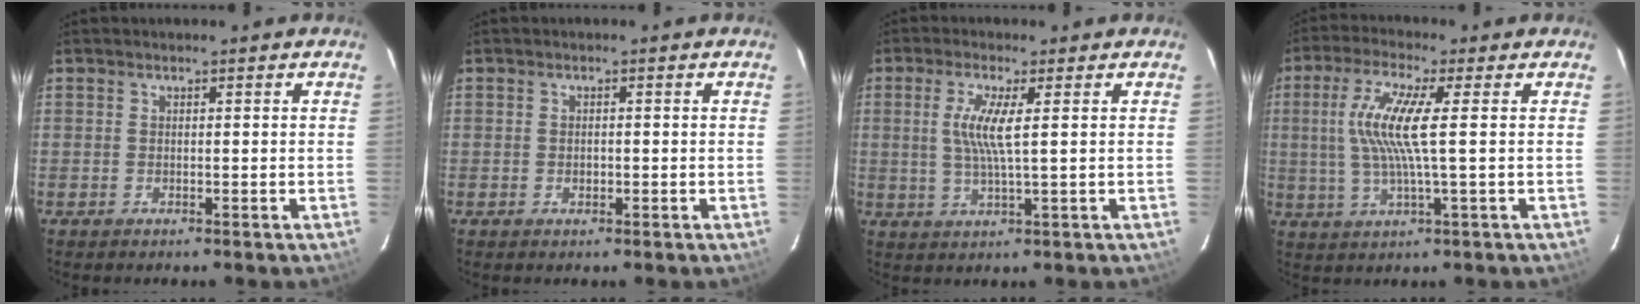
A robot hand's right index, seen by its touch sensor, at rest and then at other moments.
{"total": 1.1, "force": [-0.3, 0.7, 0.8], "torque": [-0.013, 0.004, -0.003]}
{"total": 5.7, "force": [1.1, 0.1, 5.6], "torque": [-0.115, -0.004, 0.018]}
{"total": 9.6, "force": [1.0, 0.2, 9.6], "torque": [-0.192, 0.002, 0.019]}